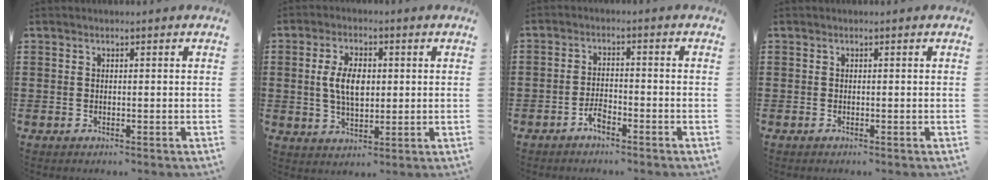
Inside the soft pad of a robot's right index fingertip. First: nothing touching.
{"total": 6.3, "force": [0.5, 3.4, 5.3], "torque": [-0.113, 0.003, 0.002]}
{"total": 2.4, "force": [-1.9, 0.7, 1.3], "torque": [-0.028, 0.002, -0.037]}
{"total": 0.0}